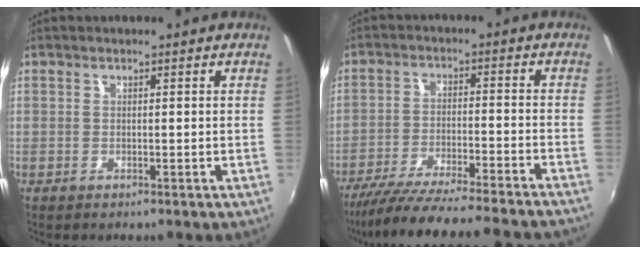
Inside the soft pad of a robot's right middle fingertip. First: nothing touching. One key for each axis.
{"total": 20.9, "fx": -18.9, "fy": -0.5, "fz": 8.9, "tx": -0.162, "ty": -0.048, "tz": -0.286}